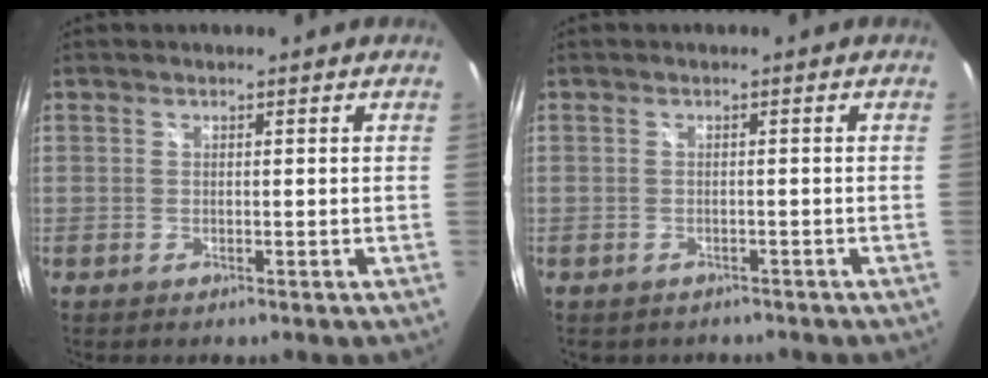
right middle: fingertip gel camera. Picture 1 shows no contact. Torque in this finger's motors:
{"motor_torque": [1.07, -1.07, 0.19, 0.10]}